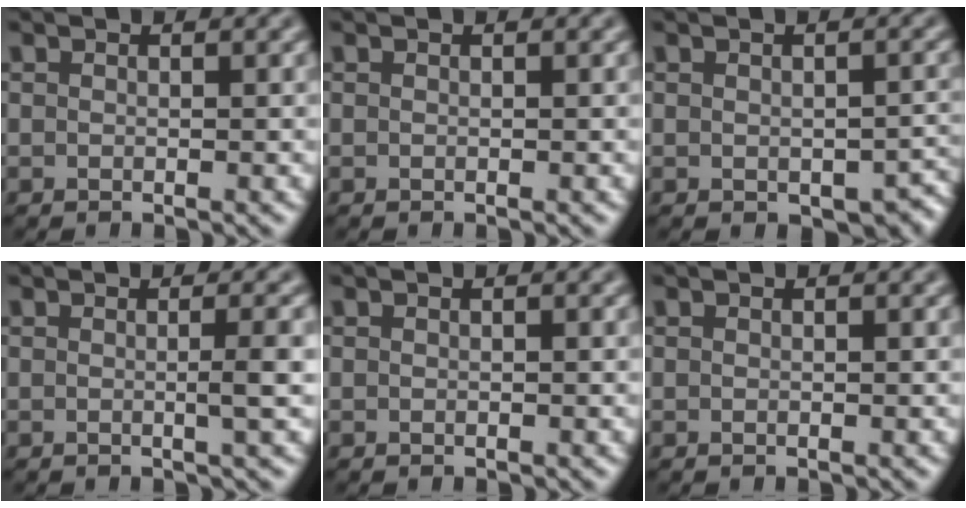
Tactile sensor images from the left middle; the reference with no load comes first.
{"total": 0.0}
{"total": 3.7, "force": [-1.4, 2.2, 2.6], "torque": [-0.028, -0.020, -0.005]}
{"total": 2.2, "force": [-0.1, 0.4, 2.2], "torque": [-0.031, -0.001, -0.007]}
{"total": 0.0}
{"total": 0.0}